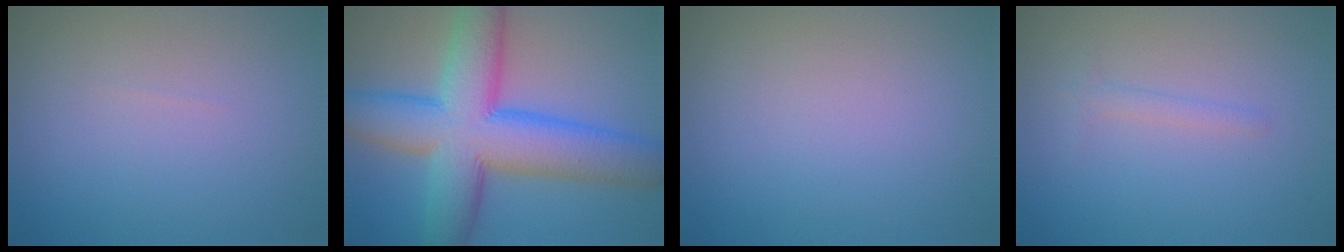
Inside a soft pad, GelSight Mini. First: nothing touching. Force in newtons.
{"total": 12.2, "press": 12.2, "slide": 0.2}
{"total": 0.0}
{"total": 1.0, "press": 1.0, "slide": 0.0}